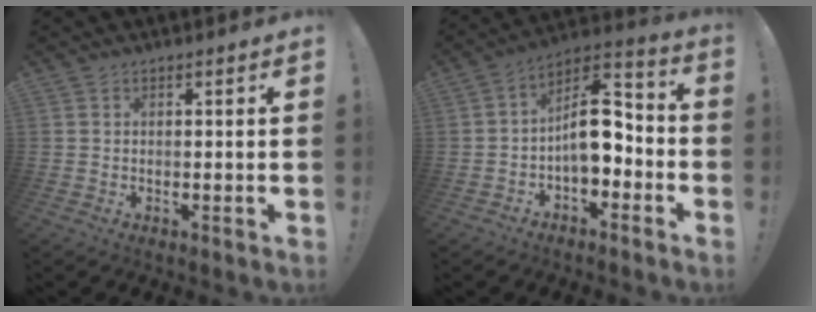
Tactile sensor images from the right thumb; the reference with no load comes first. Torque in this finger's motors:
{"motor_torque": [1.84, 1.72, 0.35, -0.07, 0.00]}